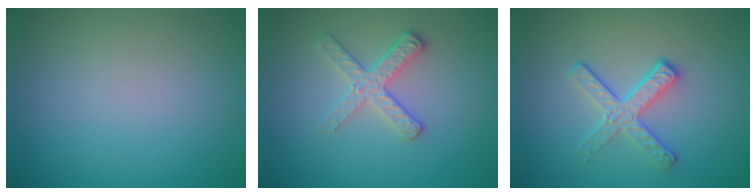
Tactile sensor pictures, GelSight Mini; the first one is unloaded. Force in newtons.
{"total": 2.7, "press": 2.4, "slide": 1.2}
{"total": 3.1, "press": 2.6, "slide": 1.8}